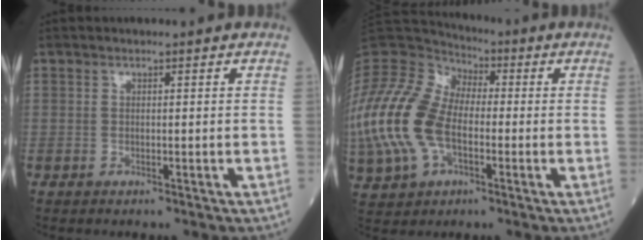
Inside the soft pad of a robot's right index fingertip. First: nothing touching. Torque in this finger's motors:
{"motor_torque": [1.63, -0.52, 0.41, 0.07]}